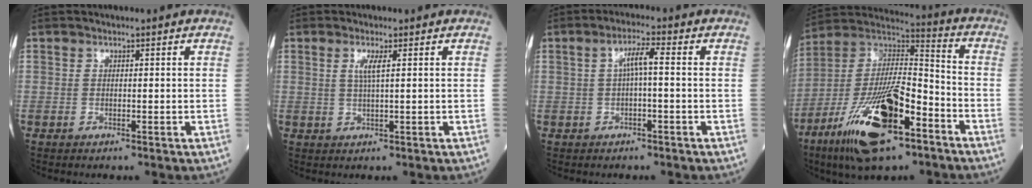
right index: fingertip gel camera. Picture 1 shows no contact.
{"total": 2.3, "force": [0.8, -0.1, 2.2], "torque": [-0.050, -0.001, 0.014]}
{"total": 3.2, "force": [0.2, 0.3, 3.2], "torque": [-0.059, 0.010, 0.004]}
{"total": 20.4, "force": [-10.5, 5.2, 16.7], "torque": [-0.336, -0.024, -0.187]}